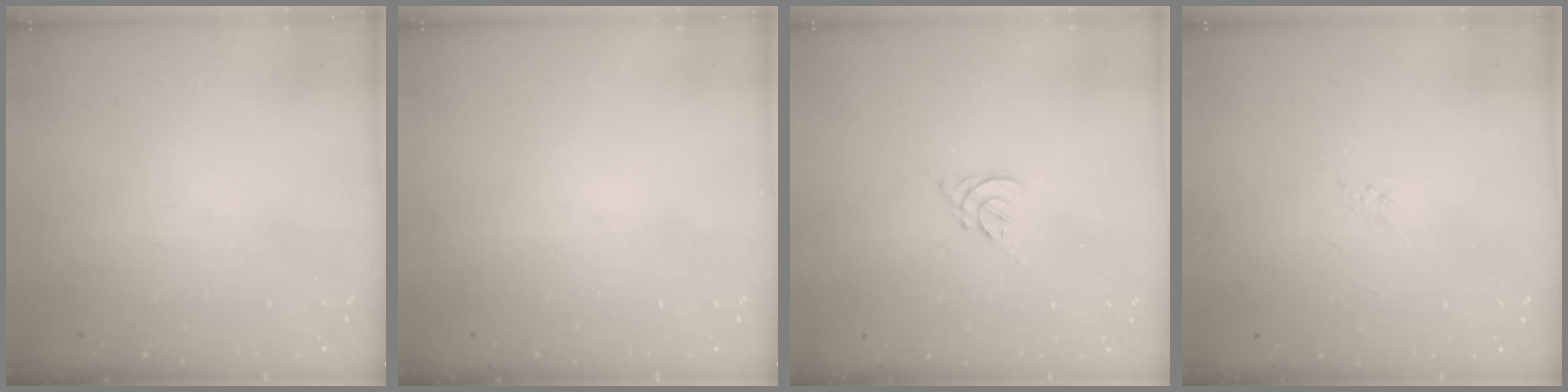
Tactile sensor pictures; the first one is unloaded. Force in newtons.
{"total": 0.0}
{"total": 1.3, "press": 1.2, "slide": 0.6}
{"total": 1.7, "press": 1.6, "slide": 0.4}